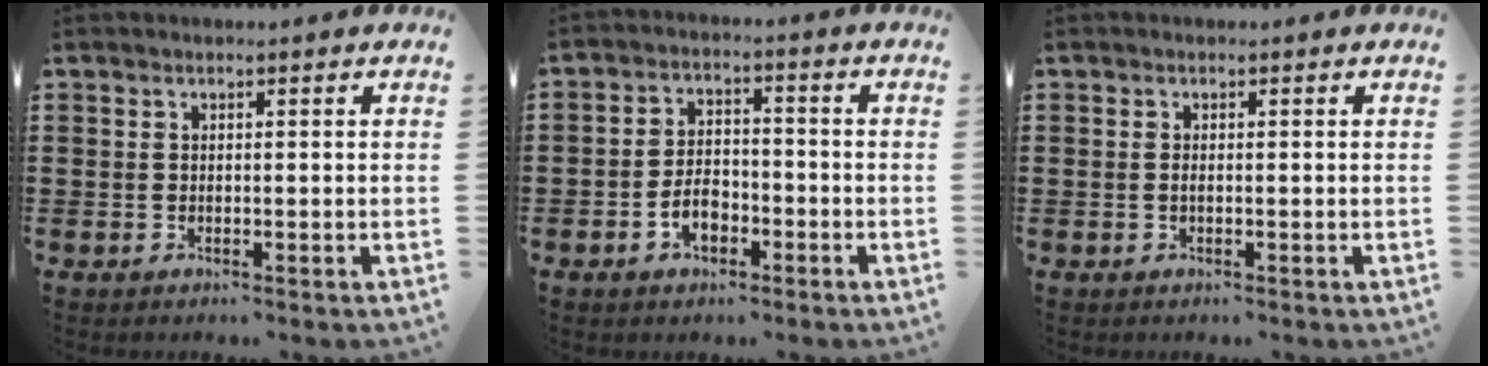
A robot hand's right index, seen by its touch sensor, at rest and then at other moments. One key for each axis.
{"total": 4.8, "fx": -2.2, "fy": 2.8, "fz": 3.2, "tx": -0.070, "ty": 0.002, "tz": -0.045}
{"total": 0.5, "fx": -0.1, "fy": 0.1, "fz": 0.5, "tx": -0.010, "ty": -0.002, "tz": 0.000}